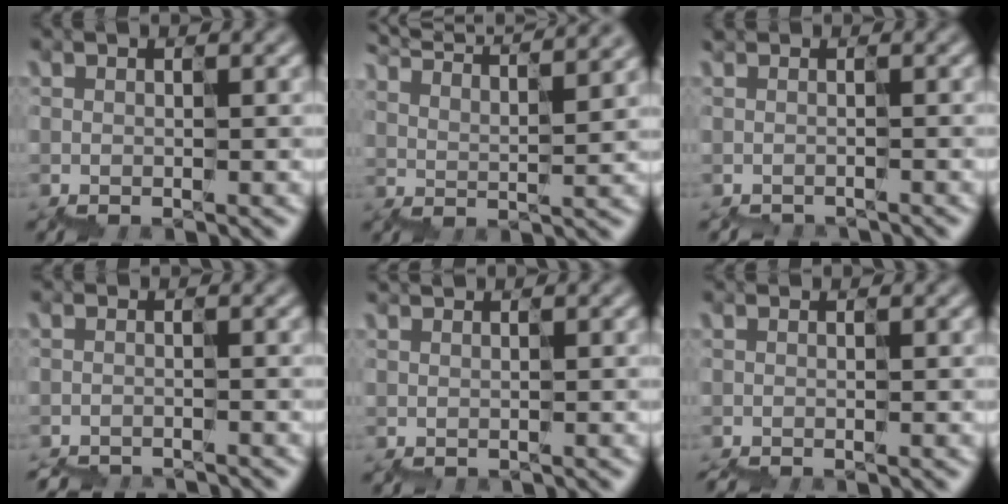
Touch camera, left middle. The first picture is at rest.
{"total": 9.5, "force": [8.7, 1.4, 3.6], "torque": [-0.081, 0.030, 0.105]}
{"total": 1.4, "force": [-1.2, -0.2, -0.7], "torque": [0.007, -0.013, -0.011]}
{"total": 2.9, "force": [-2.8, -0.3, -0.8], "torque": [0.011, -0.014, -0.032]}
{"total": 0.6, "force": [0.4, 0.4, 0.1], "torque": [0.009, 0.010, 0.005]}
{"total": 1.1, "force": [-0.3, 0.7, 0.9], "torque": [0.000, 0.003, -0.002]}